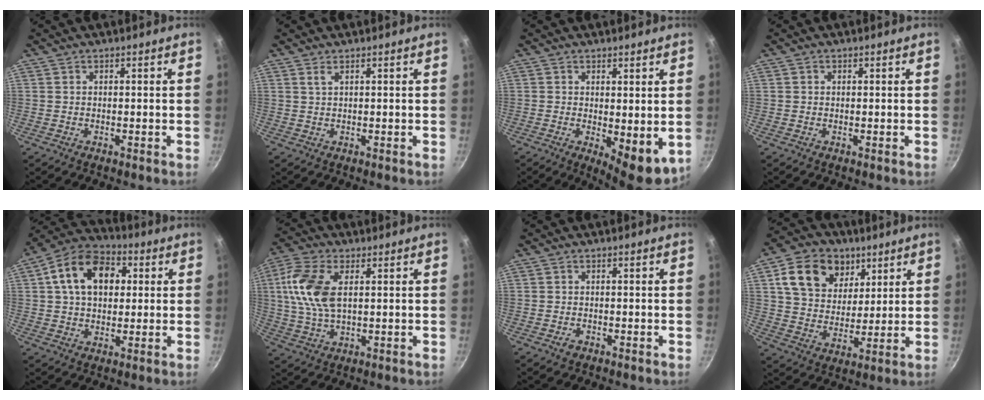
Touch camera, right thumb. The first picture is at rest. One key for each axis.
{"total": 1.1, "fx": 0.6, "fy": 0.3, "fz": 0.8, "tx": -0.017, "ty": -0.001, "tz": 0.014}
{"total": 7.6, "fx": 0.0, "fy": 3.2, "fz": 6.9, "tx": -0.083, "ty": -0.018, "tz": 0.008}
{"total": 0.5, "fx": 0.1, "fy": 0.5, "fz": 0.1, "tx": 0.001, "ty": 0.002, "tz": 0.000}
{"total": 14.6, "fx": 3.3, "fy": 10.2, "fz": 9.9, "tx": -0.137, "ty": 0.019, "tz": 0.037}
{"total": 11.8, "fx": 2.3, "fy": 6.5, "fz": 9.6, "tx": -0.194, "ty": 0.006, "tz": 0.038}
{"total": 1.4, "fx": -0.8, "fy": 0.9, "fz": 0.6, "tx": -0.008, "ty": 0.003, "tz": -0.013}
{"total": 15.9, "fx": 6.9, "fy": 11.9, "fz": 8.1, "tx": -0.115, "ty": -0.018, "tz": 0.116}